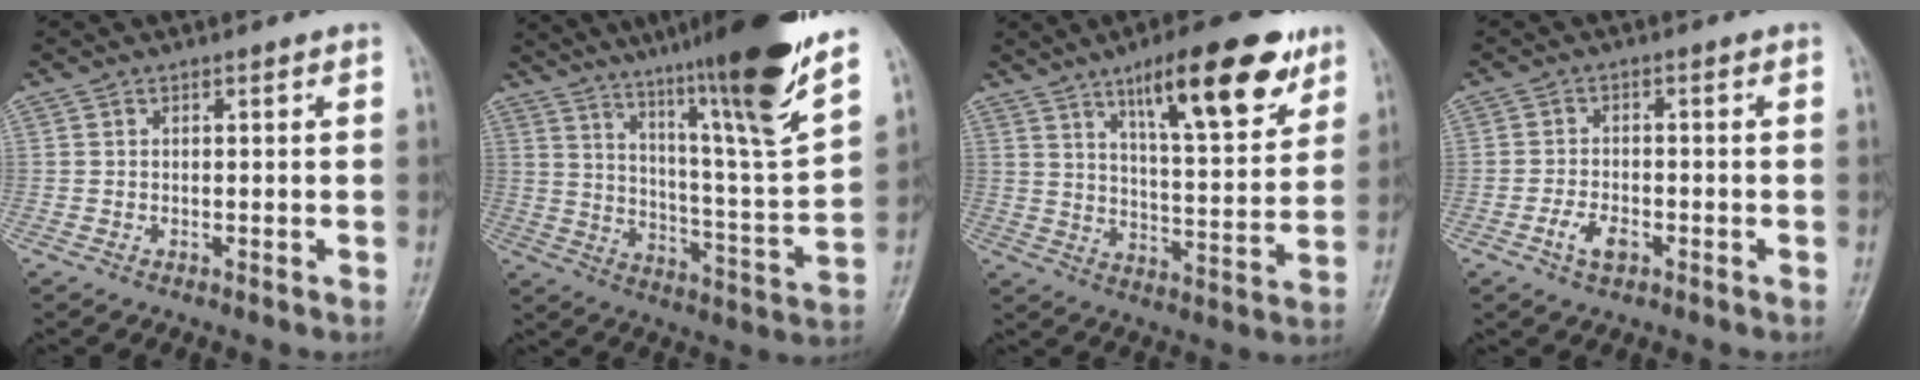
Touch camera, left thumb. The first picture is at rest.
{"total": 24.5, "force": [18.3, 0.3, 16.3], "torque": [-0.234, -0.097, 0.281]}
{"total": 17.9, "force": [10.5, 5.3, 13.5], "torque": [-0.170, -0.047, 0.164]}
{"total": 3.4, "force": [-1.6, 1.9, 2.3], "torque": [-0.044, 0.009, -0.030]}